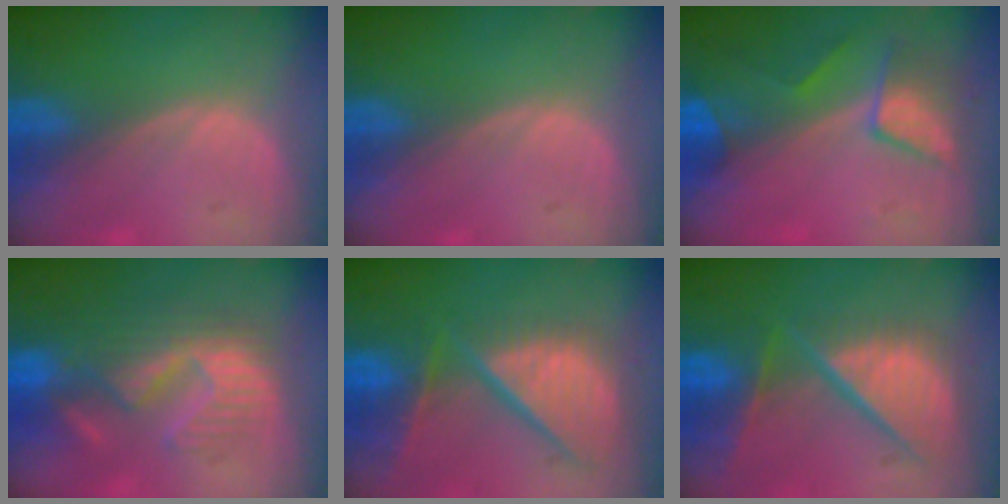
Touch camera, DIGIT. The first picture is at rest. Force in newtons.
{"total": 0.0}
{"total": 7.5, "press": 6.9, "slide": 3.0}
{"total": 10.6, "press": 10.0, "slide": 3.7}
{"total": 12.7, "press": 10.5, "slide": 7.1}
{"total": 12.1, "press": 9.9, "slide": 7.0}